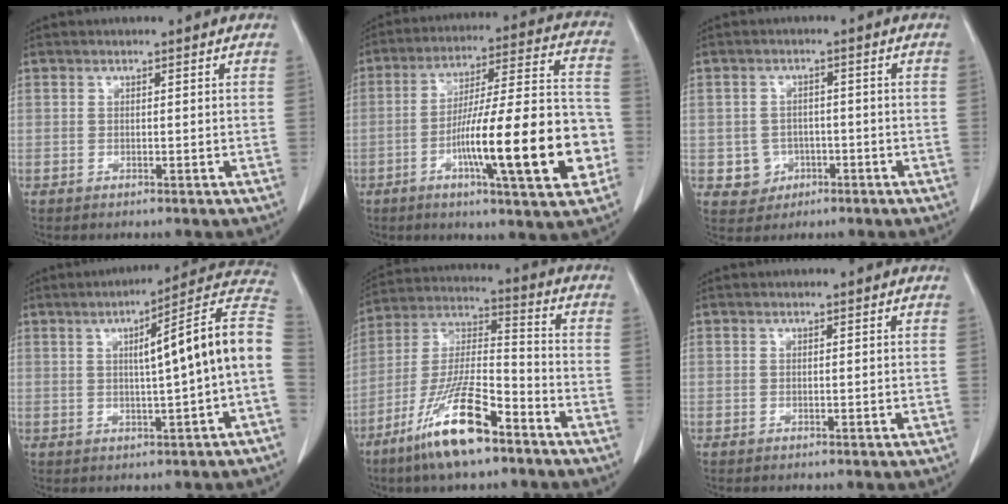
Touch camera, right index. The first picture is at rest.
{"total": 20.8, "force": [-6.3, 2.0, 19.7], "torque": [-0.286, 0.009, -0.091]}
{"total": 4.0, "force": [-1.1, 3.8, 0.3], "torque": [0.004, 0.011, -0.008]}
{"total": 13.8, "force": [0.4, -0.2, 13.8], "torque": [-0.186, 0.032, -0.001]}
{"total": 15.1, "force": [-9.3, 2.9, 11.5], "torque": [-0.233, -0.021, -0.171]}
{"total": 0.0}